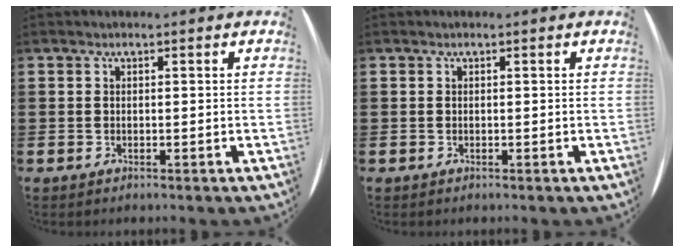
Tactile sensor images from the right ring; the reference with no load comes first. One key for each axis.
{"total": 0.0}